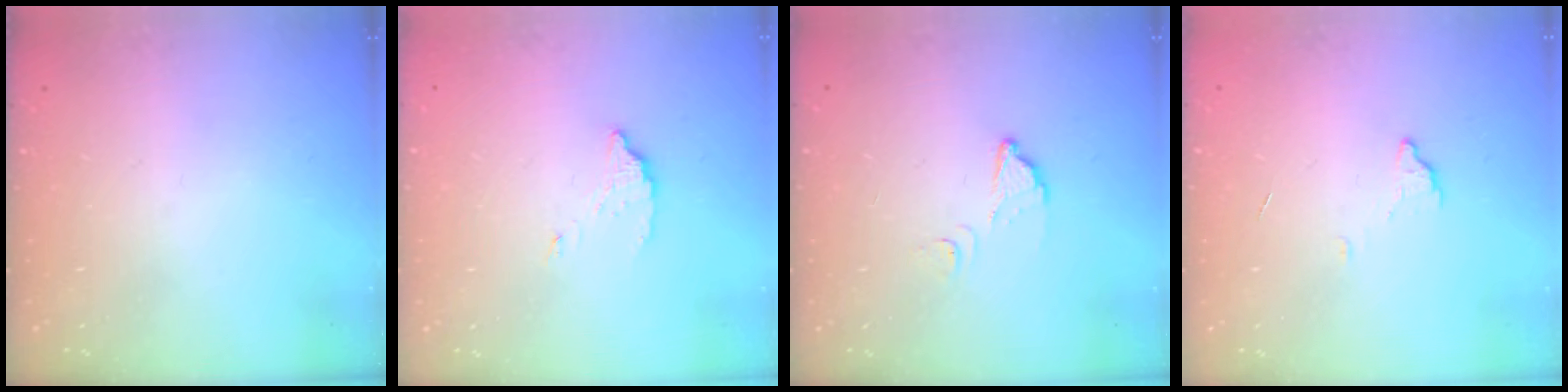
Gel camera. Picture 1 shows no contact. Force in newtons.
{"total": 2.8, "press": 2.8, "slide": 0.2}
{"total": 2.7, "press": 2.7, "slide": 0.3}
{"total": 3.0, "press": 3.0, "slide": 0.2}